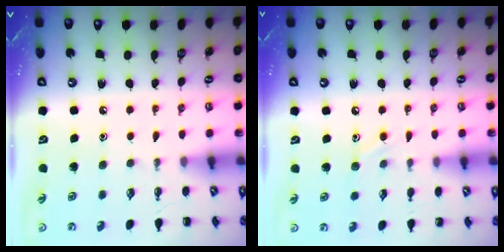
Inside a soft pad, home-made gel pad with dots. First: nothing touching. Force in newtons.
{"total": 6.1, "press": 5.8, "slide": 1.8}